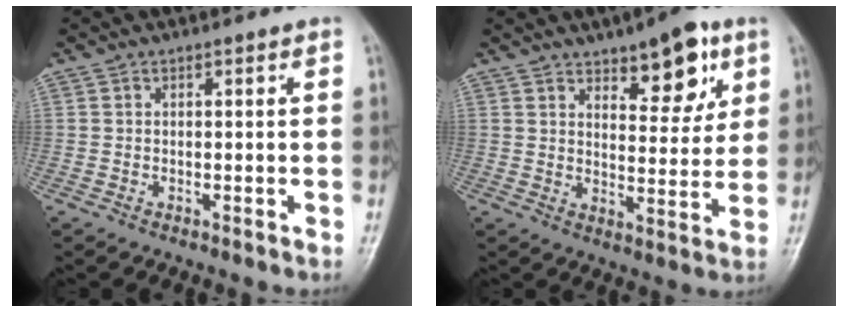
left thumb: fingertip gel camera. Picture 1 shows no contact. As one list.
[{"total": 11.1, "force": [6.2, 4.7, 7.8], "torque": [-0.079, -0.035, 0.092]}]